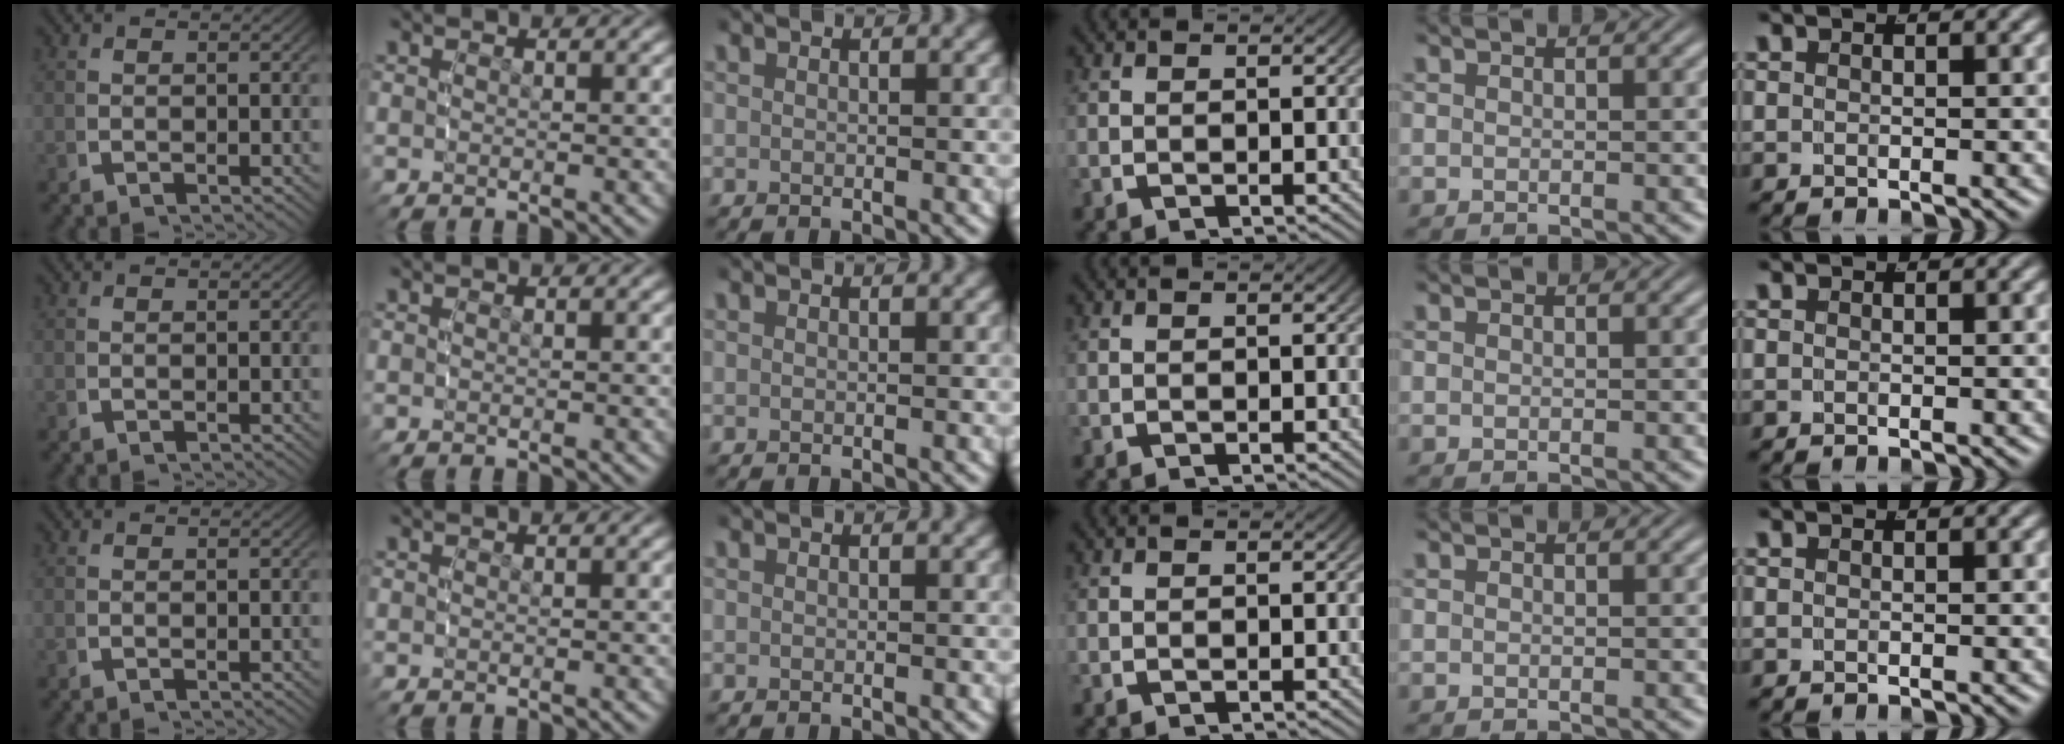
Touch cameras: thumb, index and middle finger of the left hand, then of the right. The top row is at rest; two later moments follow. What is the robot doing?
{"motion": "reach", "object": "jewelry box"}